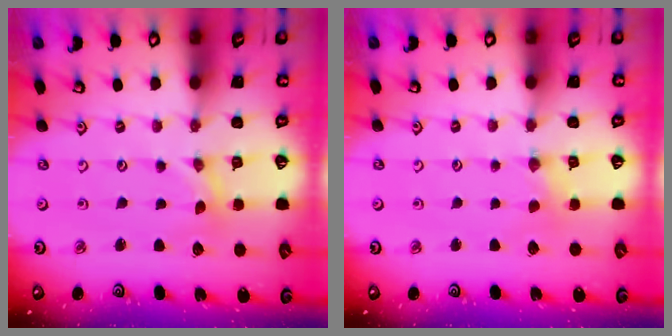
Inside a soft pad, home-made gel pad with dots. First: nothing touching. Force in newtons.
{"total": 1.2, "press": 1.1, "slide": 0.3}